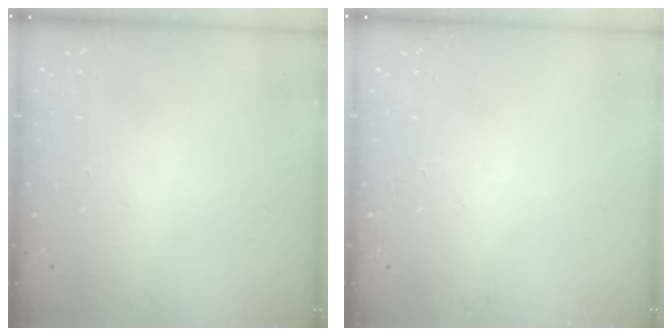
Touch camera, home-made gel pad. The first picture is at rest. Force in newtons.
{"total": 0.0}